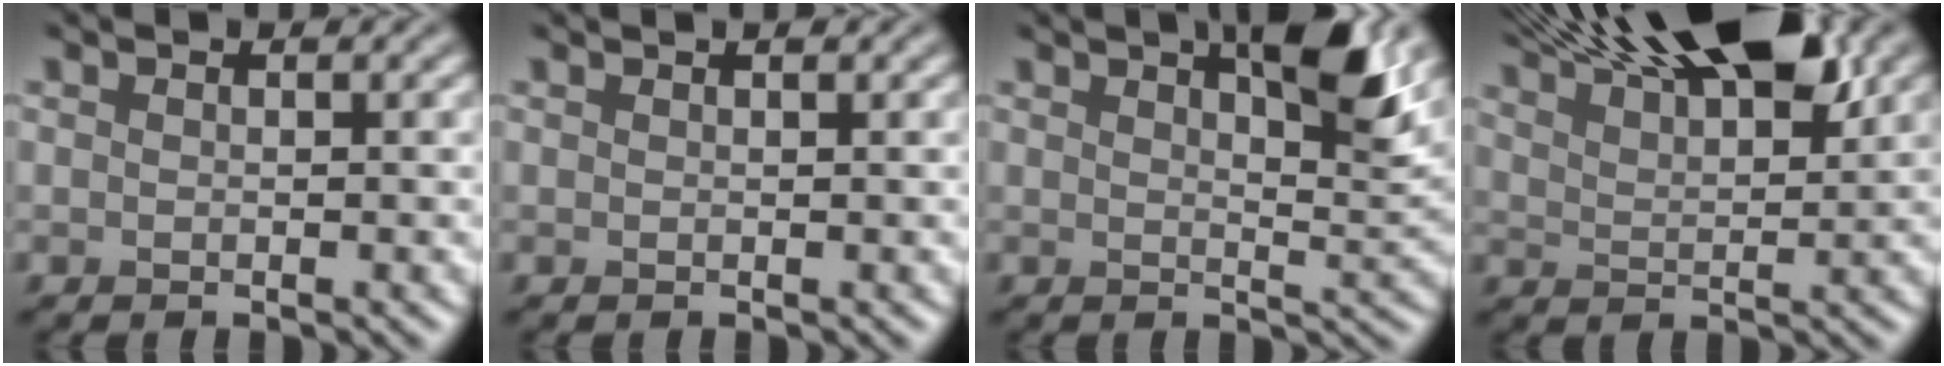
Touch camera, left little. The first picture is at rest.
{"total": 0.7, "force": [0.6, 0.3, 0.3], "torque": [0.013, -0.006, -0.002]}
{"total": 5.6, "force": [3.1, 1.2, 4.5], "torque": [-0.055, 0.003, 0.057]}
{"total": 13.4, "force": [9.3, 4.7, 8.5], "torque": [-0.126, 0.039, 0.117]}